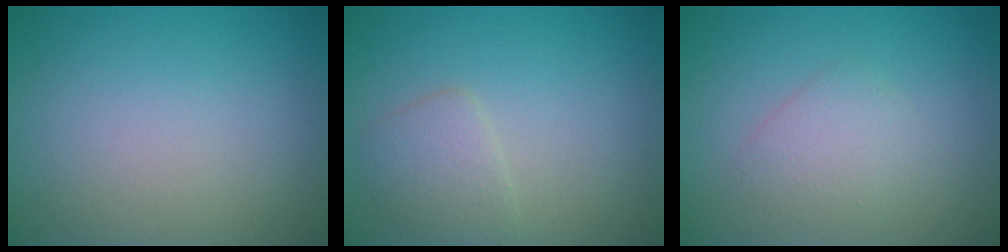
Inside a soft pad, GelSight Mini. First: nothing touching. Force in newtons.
{"total": 2.3, "press": 2.3, "slide": 0.0}
{"total": 2.2, "press": 2.2, "slide": 0.1}